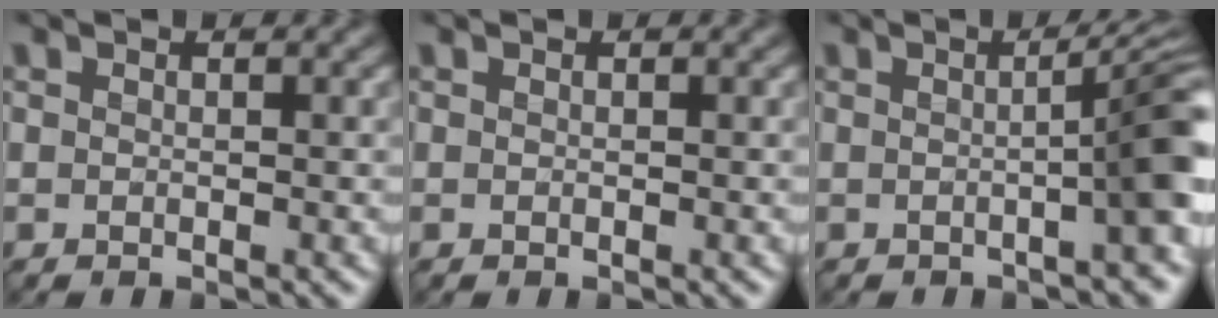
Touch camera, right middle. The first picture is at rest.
{"total": 0.0}
{"total": 5.4, "force": [-1.1, 1.0, 5.2], "torque": [-0.048, 0.008, -0.014]}